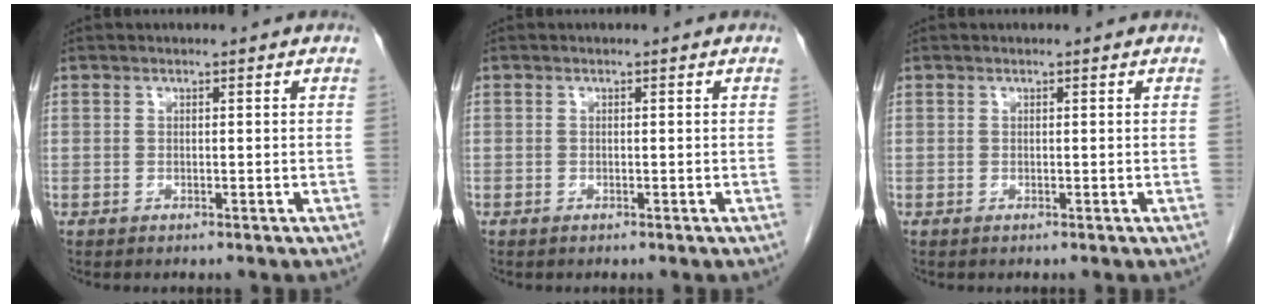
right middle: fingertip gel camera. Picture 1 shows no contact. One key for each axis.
{"total": 0.0}
{"total": 0.0}